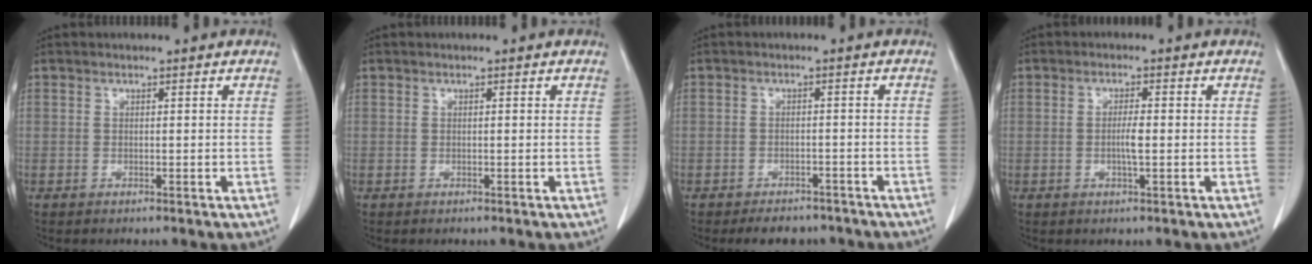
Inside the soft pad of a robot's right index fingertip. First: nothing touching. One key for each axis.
{"total": 0.0}
{"total": 5.1, "fx": -4.3, "fy": 2.6, "fz": 1.1, "tx": -0.010, "ty": 0.006, "tz": -0.055}
{"total": 2.6, "fx": -0.2, "fy": 0.2, "fz": 2.6, "tx": -0.049, "ty": 0.001, "tz": -0.003}